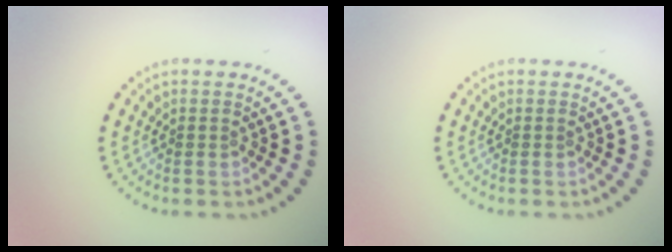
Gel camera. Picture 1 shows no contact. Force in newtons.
{"total": 0.0}